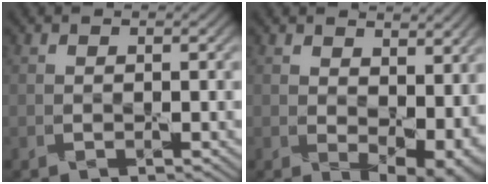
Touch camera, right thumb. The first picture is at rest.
{"total": 8.4, "force": [1.5, 5.2, 6.5], "torque": [-0.103, -0.028, 0.047]}